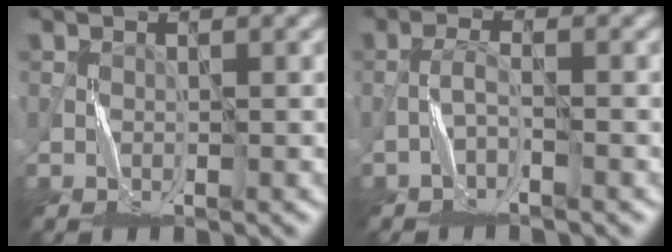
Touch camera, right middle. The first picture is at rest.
{"total": 1.3, "force": [-1.2, -0.1, 0.6], "torque": [-0.014, 0.009, -0.028]}